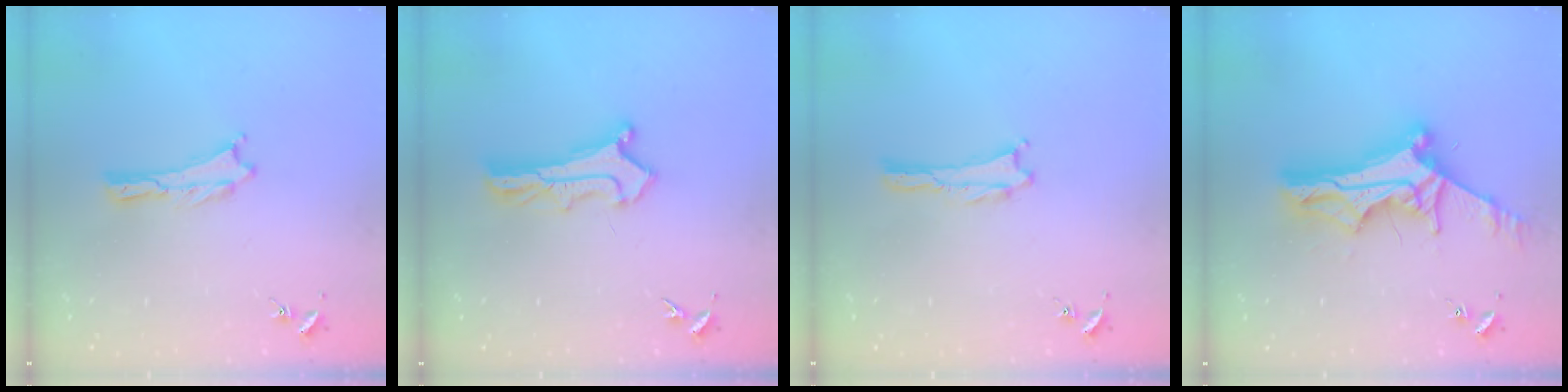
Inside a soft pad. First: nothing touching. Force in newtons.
{"total": 2.9, "press": 2.9, "slide": 0.3}
{"total": 0.0}
{"total": 12.6, "press": 12.6, "slide": 1.0}